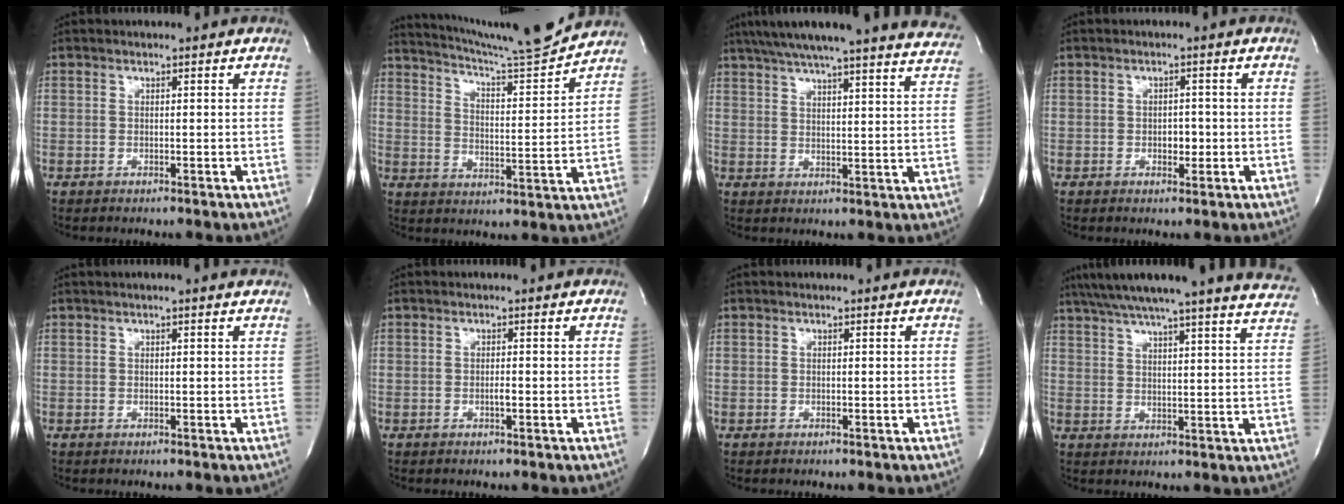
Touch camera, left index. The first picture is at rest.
{"total": 13.7, "force": [13.1, -1.6, 3.6], "torque": [-0.068, -0.036, 0.198]}
{"total": 29.3, "force": [26.3, 2.3, 12.8], "torque": [-0.209, -0.043, 0.318]}
{"total": 2.0, "force": [-0.5, 1.2, 1.5], "torque": [-0.020, 0.003, -0.004]}
{"total": 6.3, "force": [5.2, -0.2, 3.5], "torque": [-0.056, 0.027, 0.062]}
{"total": 0.8, "force": [-0.3, 0.1, 0.7], "torque": [-0.016, 0.000, -0.004]}
{"total": 0.0}
{"total": 26.8, "force": [24.1, 0.9, 11.5], "torque": [-0.190, -0.038, 0.297]}